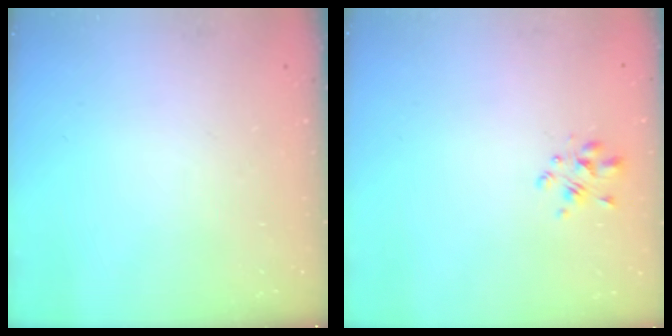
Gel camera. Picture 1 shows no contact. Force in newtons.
{"total": 2.4, "press": 2.3, "slide": 0.7}